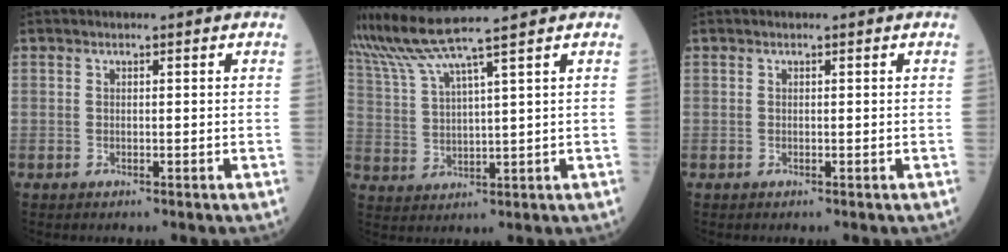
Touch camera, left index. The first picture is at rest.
{"total": 8.4, "force": [7.0, -2.5, 4.0], "torque": [-0.089, 0.008, 0.140]}
{"total": 0.0}